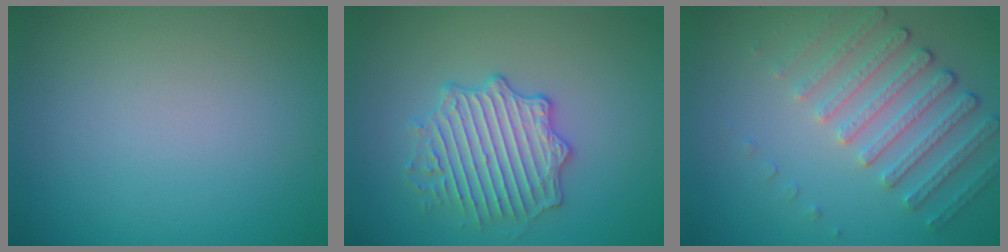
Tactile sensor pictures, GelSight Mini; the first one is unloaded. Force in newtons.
{"total": 3.9, "press": 3.8, "slide": 0.8}
{"total": 4.7, "press": 3.5, "slide": 3.2}